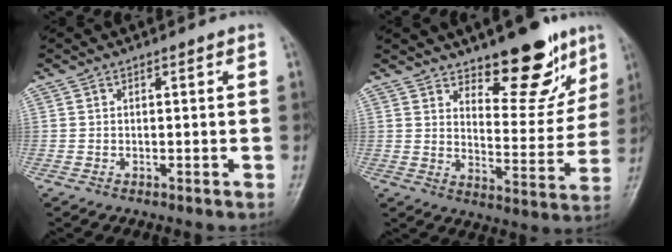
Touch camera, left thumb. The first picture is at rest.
{"total": 13.8, "force": [9.5, 5.7, 8.2], "torque": [-0.057, -0.071, 0.147]}